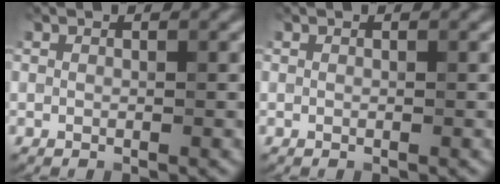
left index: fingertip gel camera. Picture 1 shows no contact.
{"total": 0.0}